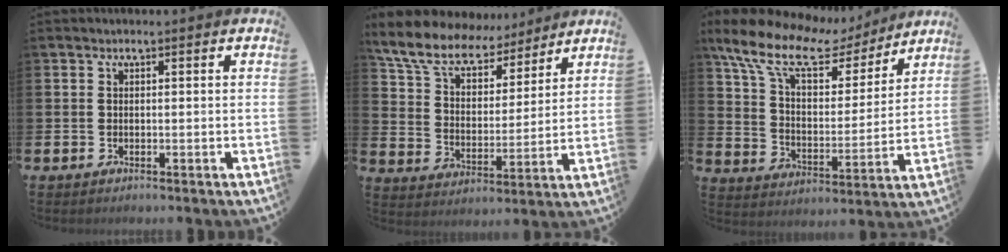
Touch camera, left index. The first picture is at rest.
{"total": 9.0, "force": [8.0, 3.4, 2.5], "torque": [-0.082, -0.052, 0.141]}
{"total": 12.0, "force": [9.1, 5.2, 5.9], "torque": [-0.138, -0.053, 0.154]}